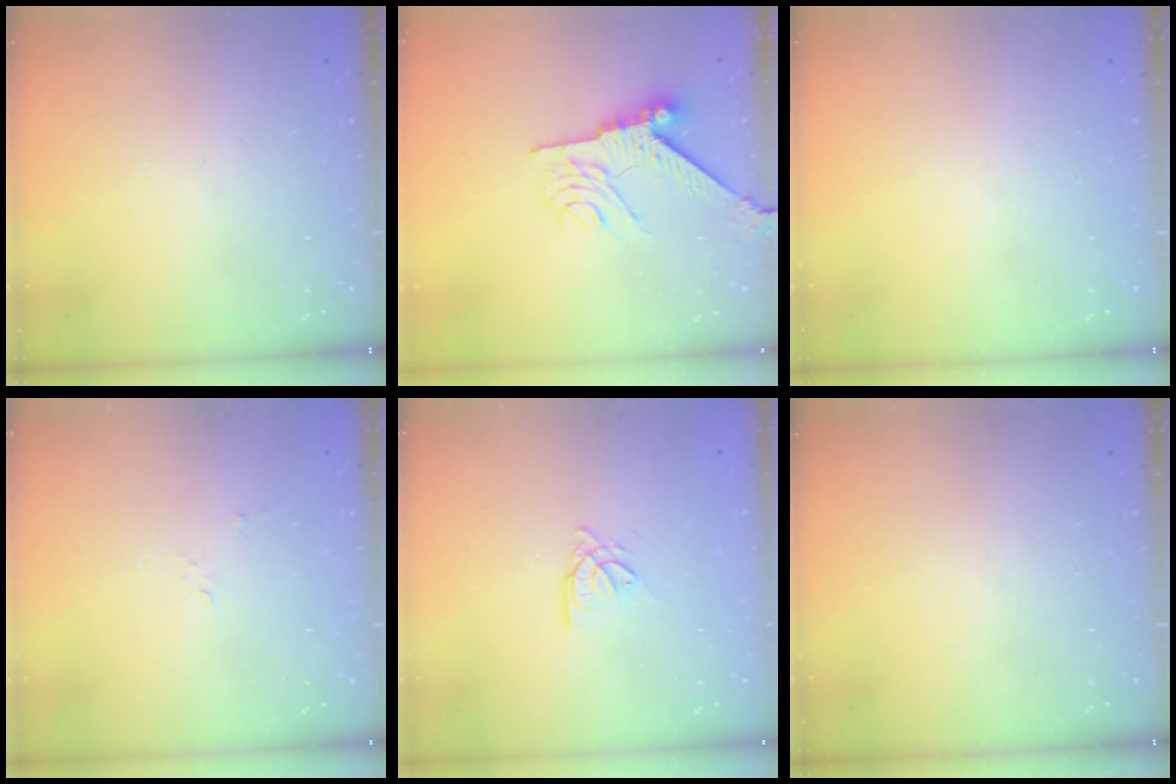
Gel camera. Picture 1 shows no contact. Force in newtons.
{"total": 8.9, "press": 8.9, "slide": 0.9}
{"total": 0.0}
{"total": 2.7, "press": 2.7, "slide": 0.3}
{"total": 3.5, "press": 3.5, "slide": 0.3}
{"total": 0.0}